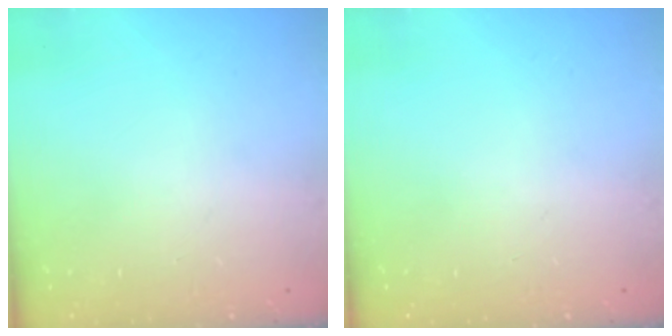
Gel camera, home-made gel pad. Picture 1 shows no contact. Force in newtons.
{"total": 0.0}